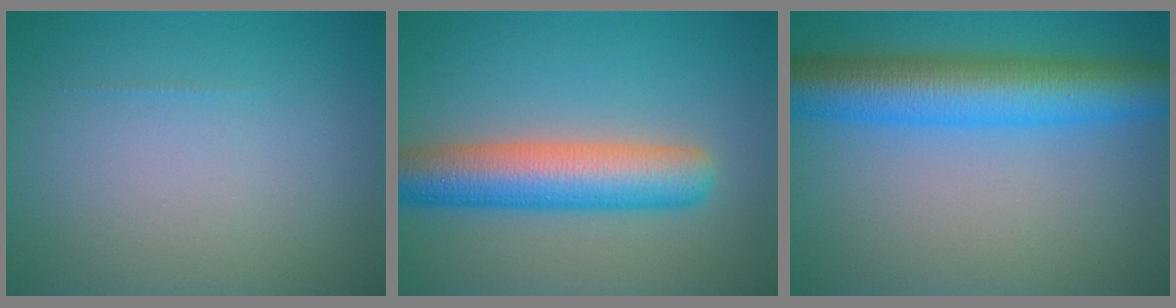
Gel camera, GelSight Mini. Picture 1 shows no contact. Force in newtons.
{"total": 7.4, "press": 7.4, "slide": 0.3}
{"total": 8.4, "press": 8.4, "slide": 0.3}